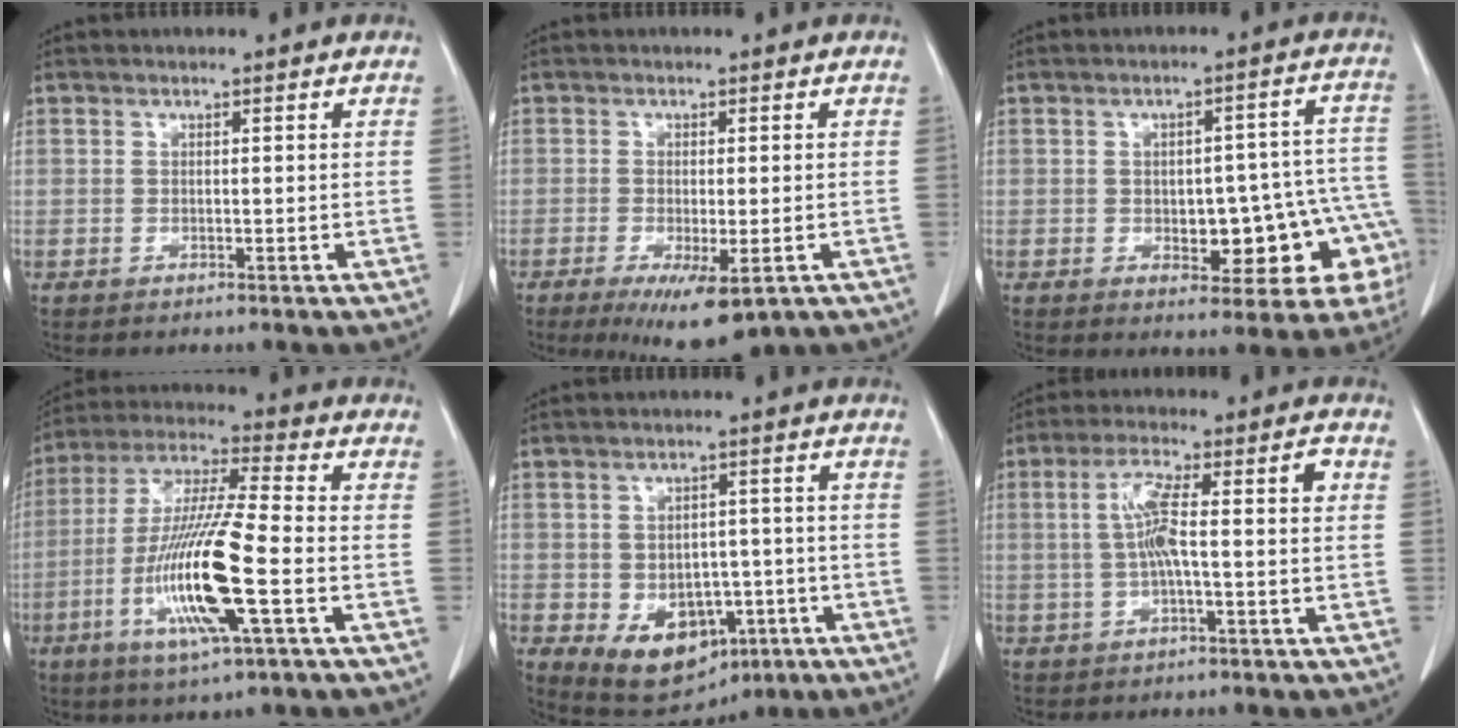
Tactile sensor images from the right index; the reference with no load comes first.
{"total": 8.1, "force": [-4.5, 2.1, 6.4], "torque": [-0.093, -0.020, -0.066]}
{"total": 14.5, "force": [-4.2, 6.4, 12.3], "torque": [-0.091, 0.043, -0.038]}
{"total": 16.1, "force": [-4.6, 0.8, 15.4], "torque": [-0.315, -0.016, -0.089]}
{"total": 10.6, "force": [-4.3, 7.2, 6.5], "torque": [-0.096, 0.005, -0.049]}
{"total": 7.8, "force": [0.3, 0.9, 7.8], "torque": [-0.146, 0.026, 0.006]}